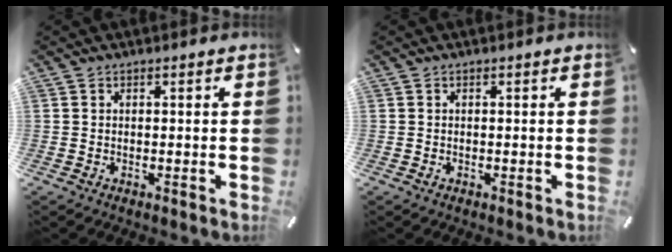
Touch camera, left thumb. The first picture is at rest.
{"total": 0.0}